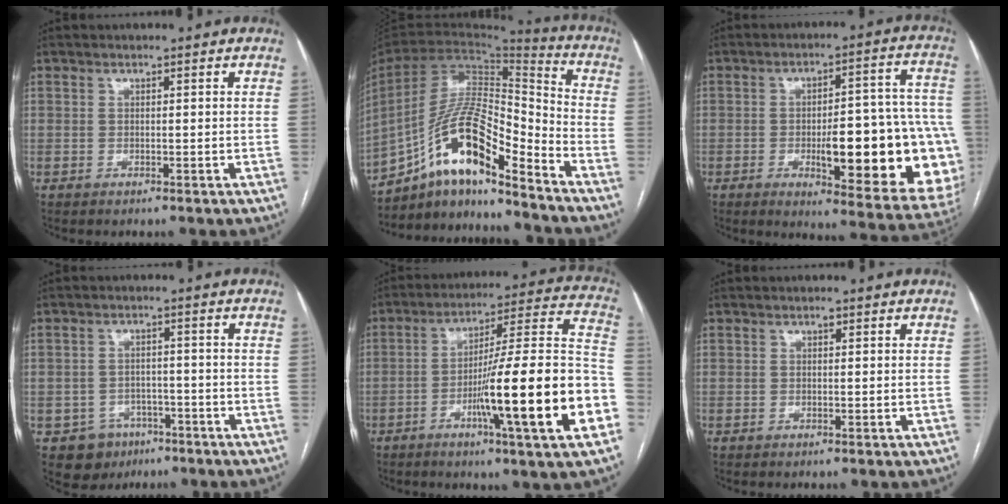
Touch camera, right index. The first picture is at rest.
{"total": 16.4, "force": [-11.2, 3.7, 11.4], "torque": [-0.213, 0.029, -0.196]}
{"total": 23.3, "force": [-5.1, 5.5, 22.0], "torque": [-0.198, 0.019, -0.047]}
{"total": 5.9, "force": [-3.4, 4.9, 0.7], "torque": [-0.005, 0.011, -0.043]}
{"total": 22.8, "force": [-7.3, -0.1, 21.6], "torque": [-0.275, 0.000, -0.116]}
{"total": 0.5, "force": [0.3, 0.2, 0.3], "torque": [-0.005, 0.001, 0.002]}